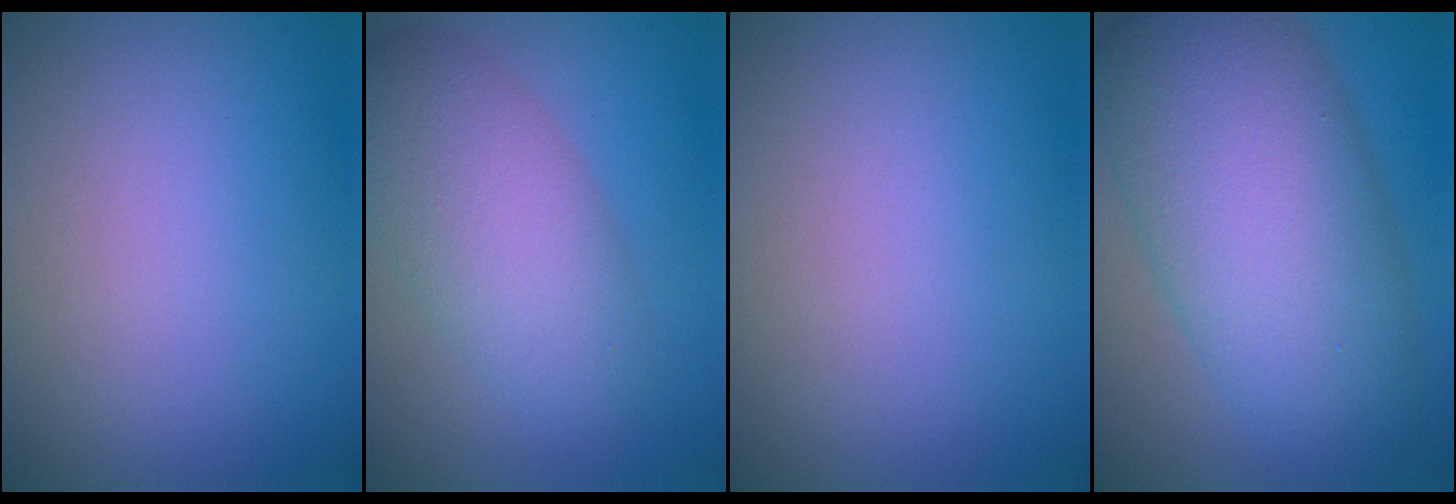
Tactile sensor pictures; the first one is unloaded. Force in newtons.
{"total": 6.0, "press": 6.0, "slide": 0.0}
{"total": 0.0}
{"total": 11.1, "press": 11.1, "slide": 0.3}